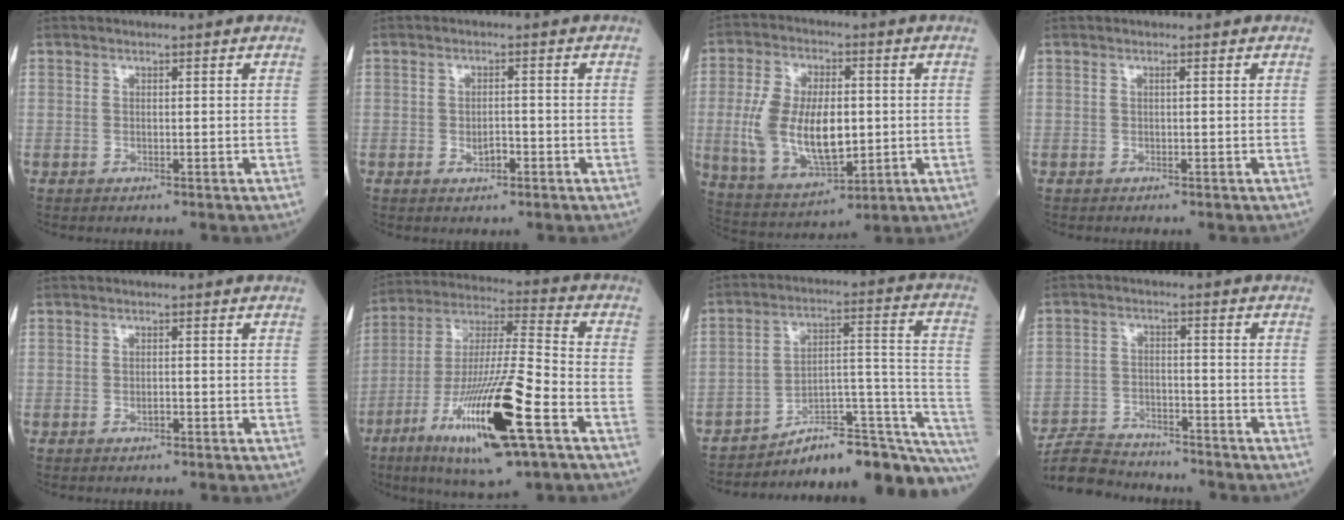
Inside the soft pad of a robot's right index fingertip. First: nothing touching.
{"total": 2.3, "force": [-0.9, 1.1, 1.8], "torque": [-0.030, 0.003, -0.012]}
{"total": 15.0, "force": [-0.7, 7.1, 13.2], "torque": [-0.265, 0.001, -0.001]}
{"total": 0.0}
{"total": 1.1, "force": [-0.5, 0.4, 0.9], "torque": [-0.018, 0.000, -0.007]}
{"total": 21.6, "force": [-9.5, 2.4, 19.2], "torque": [-0.369, -0.031, -0.166]}
{"total": 20.5, "force": [-17.7, 3.6, 9.6], "torque": [-0.062, 0.066, -0.247]}
{"total": 9.7, "force": [-9.4, 1.8, 1.5], "torque": [-0.031, 0.006, -0.161]}